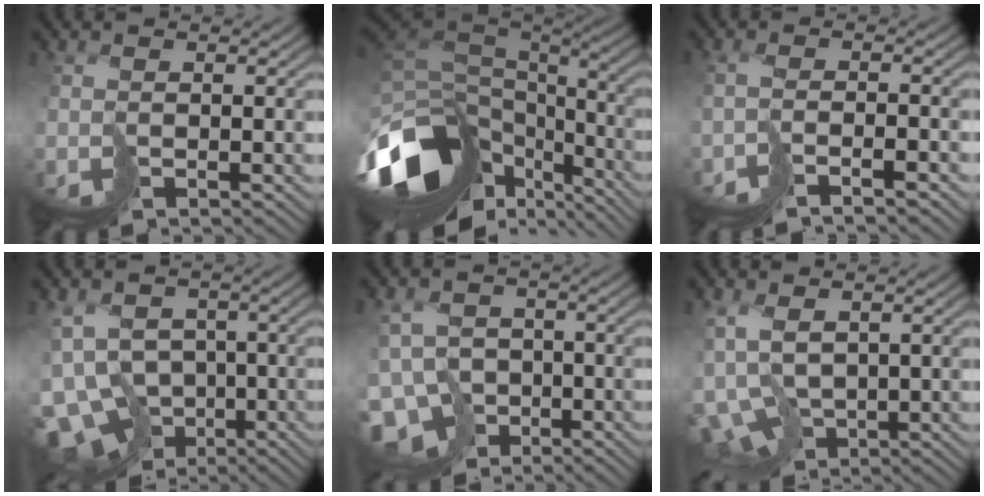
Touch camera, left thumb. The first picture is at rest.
{"total": 17.5, "force": [-8.2, 9.4, 12.3], "torque": [-0.288, -0.029, -0.115]}
{"total": 3.2, "force": [-2.7, -0.7, 1.5], "torque": [-0.022, 0.004, -0.048]}
{"total": 12.0, "force": [-6.0, 8.1, 6.5], "torque": [-0.150, -0.020, -0.080]}
{"total": 9.3, "force": [-5.5, 6.1, 4.3], "torque": [-0.084, -0.019, -0.094]}
{"total": 8.0, "force": [-1.4, 4.6, 6.3], "torque": [-0.159, -0.024, -0.012]}